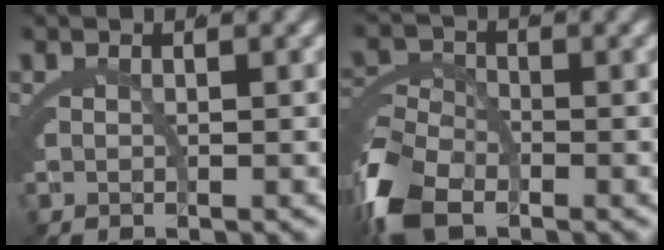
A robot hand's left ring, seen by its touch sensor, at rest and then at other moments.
{"total": 5.0, "force": [-2.6, 2.9, 3.1], "torque": [-0.072, -0.019, -0.036]}